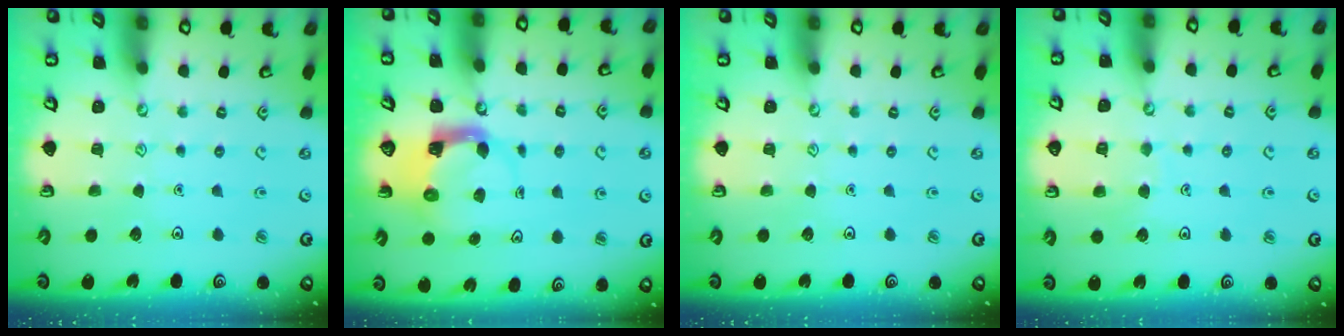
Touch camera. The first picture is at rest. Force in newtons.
{"total": 3.9, "press": 3.8, "slide": 0.6}
{"total": 0.0}
{"total": 3.5, "press": 3.5, "slide": 0.3}